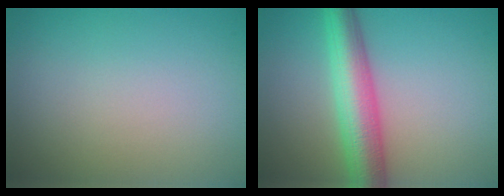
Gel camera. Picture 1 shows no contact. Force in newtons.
{"total": 6.4, "press": 6.4, "slide": 0.2}